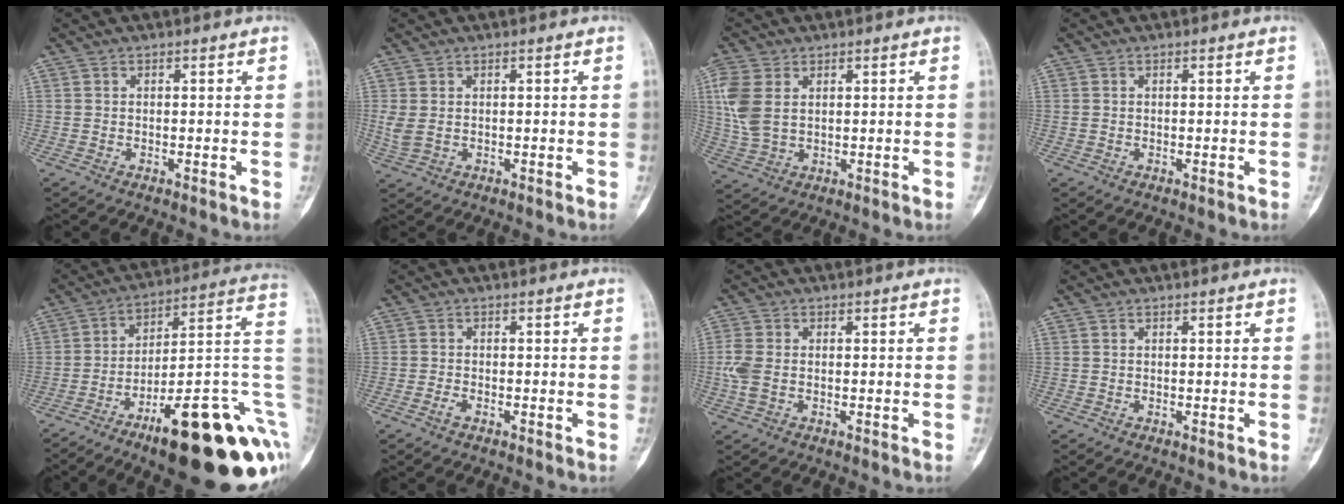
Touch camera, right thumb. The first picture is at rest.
{"total": 2.9, "force": [0.2, 1.9, 2.3], "torque": [-0.065, 0.002, 0.010]}
{"total": 8.6, "force": [2.3, 5.6, 6.2], "torque": [-0.151, -0.001, 0.053]}
{"total": 0.5, "force": [0.1, 0.4, 0.3], "torque": [-0.005, 0.001, 0.000]}
{"total": 27.6, "force": [-10.3, 7.9, 24.4], "torque": [-0.257, 0.074, -0.143]}
{"total": 1.4, "force": [-1.0, 0.7, 0.8], "torque": [-0.018, 0.004, -0.021]}
{"total": 4.3, "force": [-0.4, 2.7, 3.3], "torque": [-0.097, 0.003, -0.010]}
{"total": 0.0}